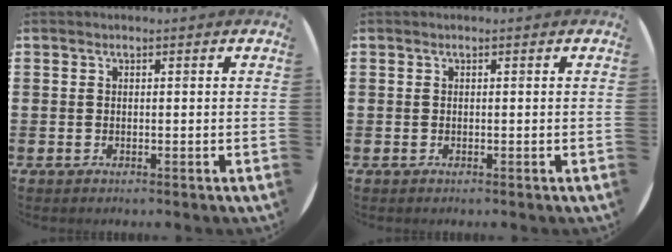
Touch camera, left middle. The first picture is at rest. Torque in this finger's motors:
{"motor_torque": [0.57, -0.58, 0.02, 0.01]}